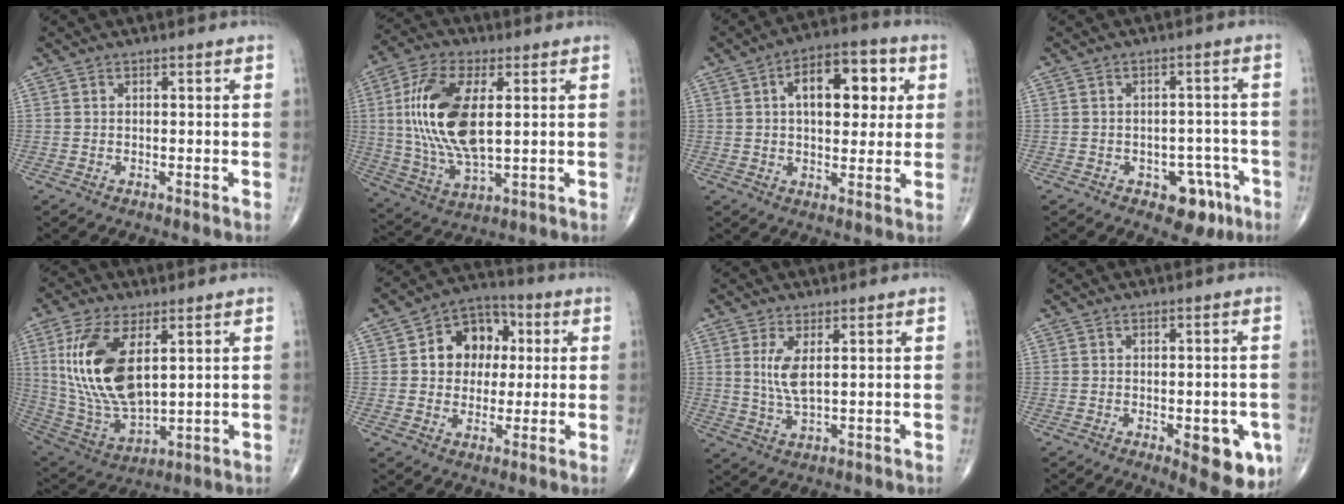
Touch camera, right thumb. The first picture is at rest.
{"total": 17.6, "force": [2.7, 8.1, 15.4], "torque": [-0.313, -0.007, 0.056]}
{"total": 13.7, "force": [3.5, 7.3, 11.1], "torque": [-0.129, 0.013, 0.049]}
{"total": 6.9, "force": [-3.5, 4.3, 4.0], "torque": [-0.017, 0.025, -0.041]}
{"total": 18.5, "force": [4.8, 8.9, 15.4], "torque": [-0.307, -0.025, 0.105]}
{"total": 11.8, "force": [2.1, 9.2, 7.1], "torque": [-0.058, 0.014, 0.026]}
{"total": 5.3, "force": [1.4, 1.7, 4.8], "torque": [-0.106, -0.014, 0.035]}
{"total": 9.7, "force": [-3.3, 4.0, 8.2], "torque": [-0.073, -0.002, -0.032]}